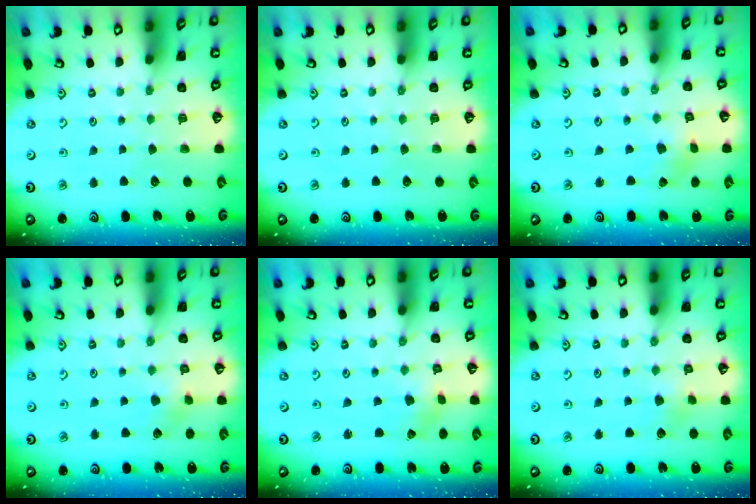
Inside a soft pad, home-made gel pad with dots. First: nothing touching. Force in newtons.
{"total": 0.0}
{"total": 1.4, "press": 1.4, "slide": 0.2}
{"total": 3.5, "press": 3.4, "slide": 0.7}
{"total": 0.8, "press": 0.8, "slide": 0.1}
{"total": 2.5, "press": 2.5, "slide": 0.4}